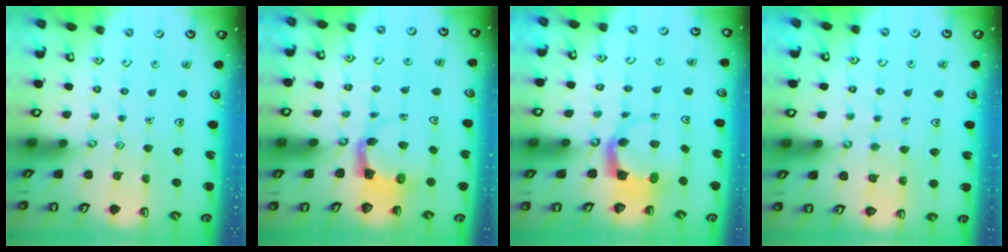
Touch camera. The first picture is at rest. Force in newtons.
{"total": 3.8, "press": 3.8, "slide": 0.7}
{"total": 3.9, "press": 3.9, "slide": 0.3}
{"total": 4.9, "press": 4.9, "slide": 0.3}